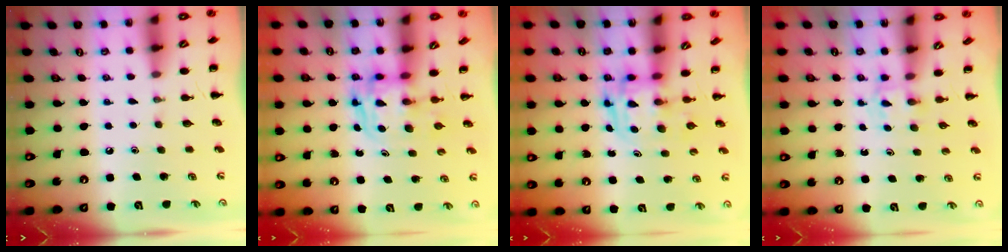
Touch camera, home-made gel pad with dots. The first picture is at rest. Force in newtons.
{"total": 2.8, "press": 2.8, "slide": 0.2}
{"total": 3.2, "press": 3.1, "slide": 0.5}
{"total": 2.3, "press": 2.1, "slide": 0.9}